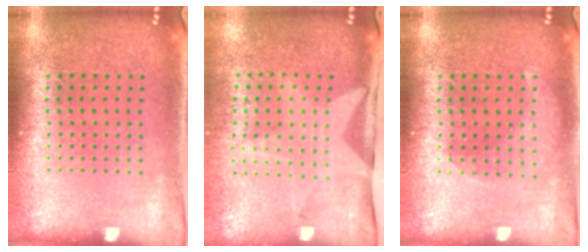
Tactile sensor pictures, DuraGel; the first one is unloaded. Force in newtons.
{"total": 2.0, "press": 1.5, "slide": 1.3}
{"total": 1.8, "press": 1.8, "slide": 0.2}